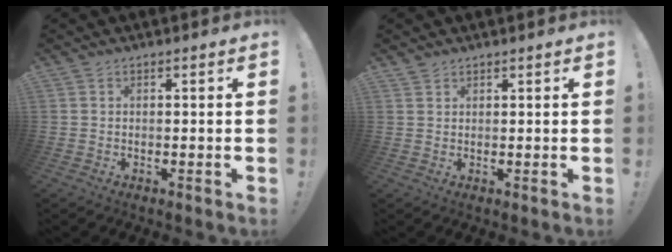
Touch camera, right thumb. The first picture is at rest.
{"total": 1.3, "force": [1.2, 0.5, 0.1], "torque": [0.002, -0.007, 0.024]}